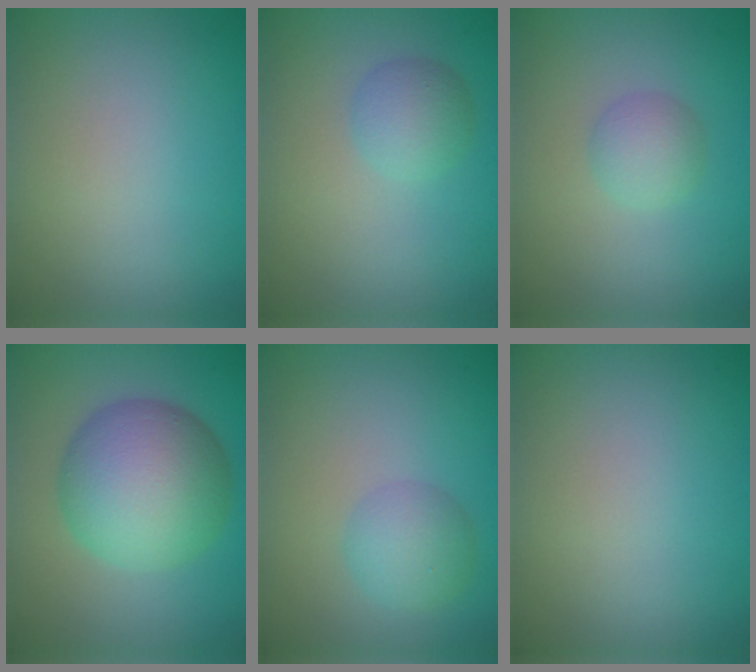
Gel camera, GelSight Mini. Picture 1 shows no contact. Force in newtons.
{"total": 2.5, "press": 2.5, "slide": 0.1}
{"total": 2.2, "press": 2.2, "slide": 0.1}
{"total": 9.4, "press": 9.4, "slide": 0.1}
{"total": 3.0, "press": 3.0, "slide": 0.1}
{"total": 0.0}